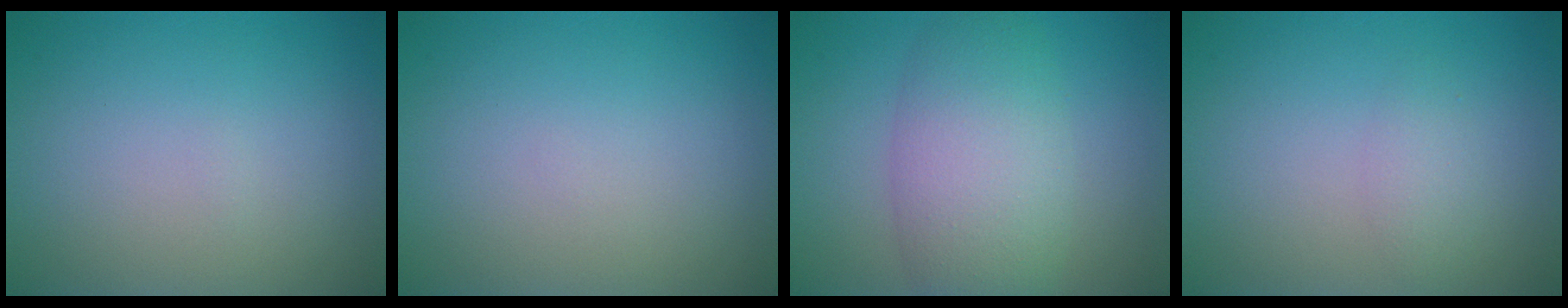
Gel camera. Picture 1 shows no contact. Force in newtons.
{"total": 0.0}
{"total": 6.7, "press": 6.7, "slide": 0.5}
{"total": 1.4, "press": 1.4, "slide": 0.1}